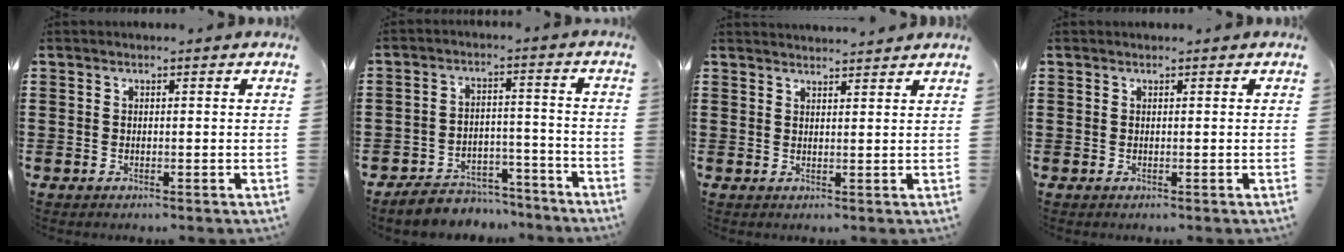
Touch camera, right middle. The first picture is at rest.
{"total": 5.6, "force": [-5.4, 1.5, -0.1], "torque": [0.002, 0.017, -0.109]}
{"total": 2.0, "force": [2.0, -0.3, -0.2], "torque": [-0.002, -0.001, 0.039]}
{"total": 0.0}